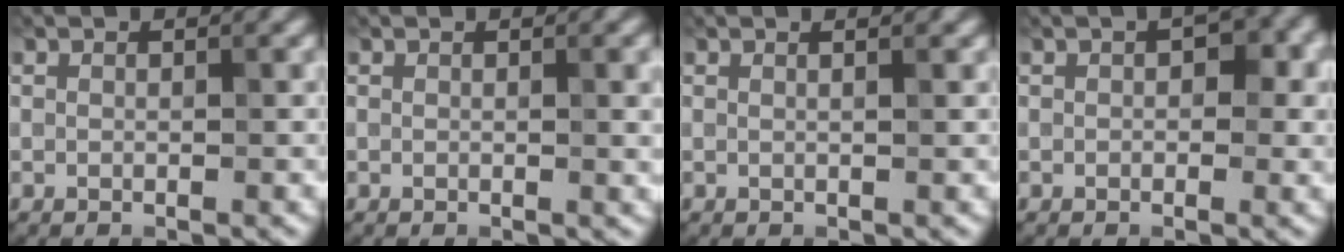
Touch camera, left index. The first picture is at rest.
{"total": 2.2, "force": [0.7, 0.7, 2.0], "torque": [-0.022, 0.003, 0.010]}
{"total": 1.8, "force": [1.0, 0.9, 1.3], "torque": [-0.001, 0.001, -0.011]}
{"total": 3.3, "force": [0.6, 1.8, 2.7], "torque": [-0.035, 0.005, 0.006]}